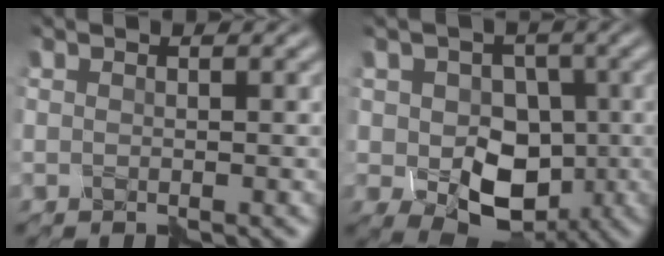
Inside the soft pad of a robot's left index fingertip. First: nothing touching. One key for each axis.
{"total": 6.8, "fx": -1.7, "fy": 5.1, "fz": 4.2, "tx": -0.053, "ty": -0.005, "tz": -0.029}